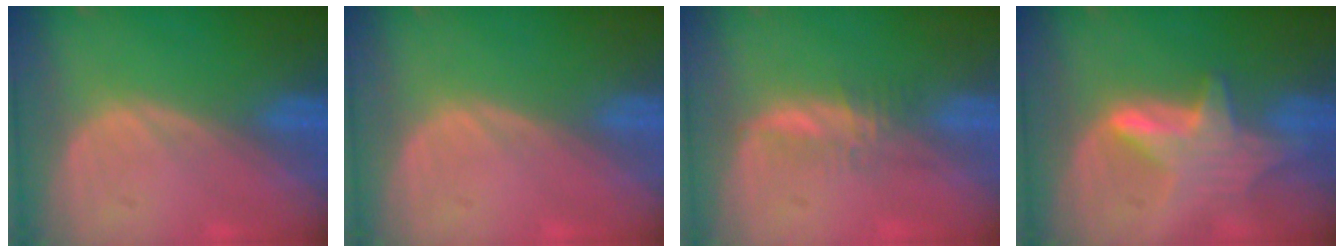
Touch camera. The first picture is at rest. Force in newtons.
{"total": 0.0}
{"total": 2.3, "press": 2.2, "slide": 0.6}
{"total": 6.3, "press": 6.1, "slide": 1.7}